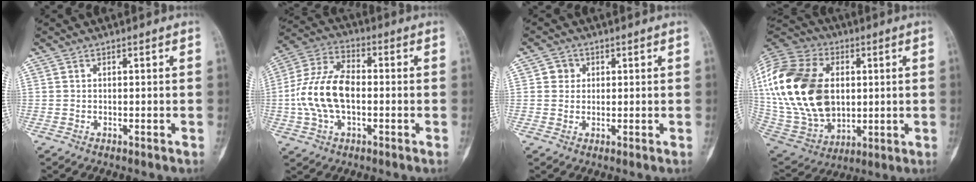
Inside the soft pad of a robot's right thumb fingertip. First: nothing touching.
{"total": 13.6, "force": [-1.3, 7.8, 11.0], "torque": [-0.225, 0.030, -0.027]}
{"total": 2.7, "force": [0.7, 2.5, 0.6], "torque": [0.006, 0.002, 0.005]}
{"total": 30.0, "force": [3.6, 20.3, 21.8], "torque": [-0.449, -0.001, 0.077]}